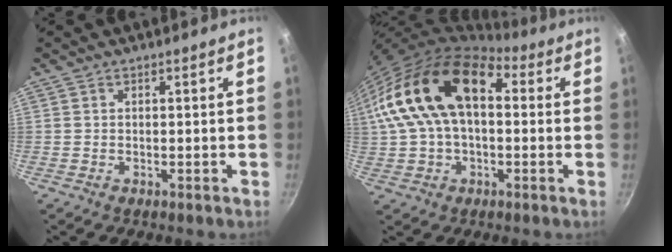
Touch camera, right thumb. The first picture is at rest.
{"total": 20.9, "force": [3.4, 12.7, 16.2], "torque": [-0.291, 0.042, 0.046]}